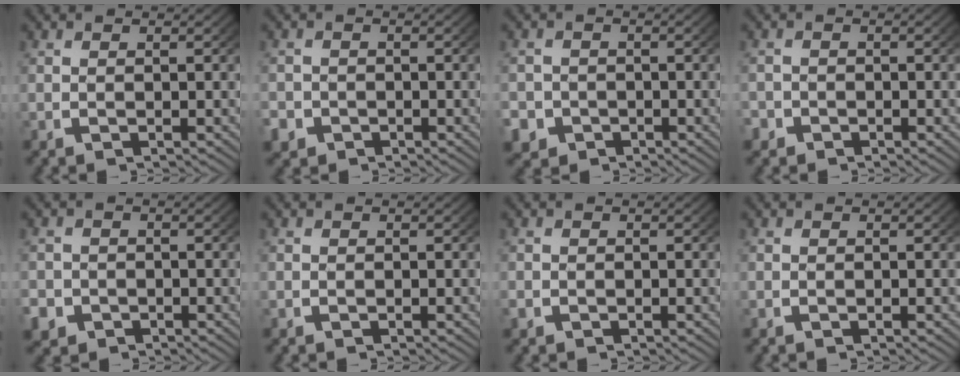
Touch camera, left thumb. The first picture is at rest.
{"total": 3.1, "force": [-2.0, 2.4, 0.4], "torque": [-0.020, -0.024, -0.027]}
{"total": 5.1, "force": [-2.9, 4.1, 1.1], "torque": [-0.032, -0.035, -0.040]}
{"total": 1.8, "force": [-1.4, 1.2, -0.1], "torque": [-0.002, -0.014, -0.023]}
{"total": 3.9, "force": [-2.2, 3.2, 0.8], "torque": [-0.028, -0.029, -0.029]}
{"total": 0.0}
{"total": 0.8, "force": [-0.4, 0.7, 0.1], "torque": [-0.009, -0.007, -0.006]}
{"total": 0.0}